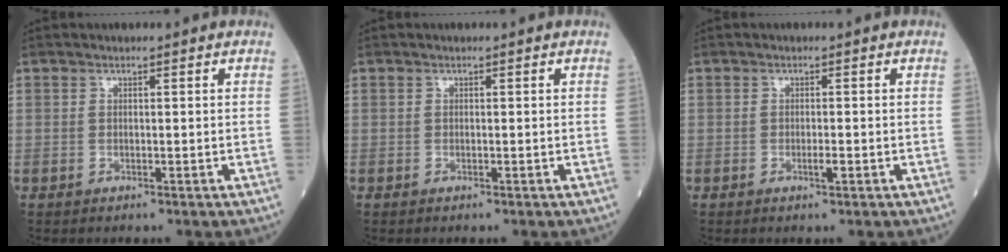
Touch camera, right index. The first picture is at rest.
{"total": 0.0}
{"total": 1.0, "force": [-0.4, 0.2, 0.9], "torque": [-0.018, -0.001, -0.007]}